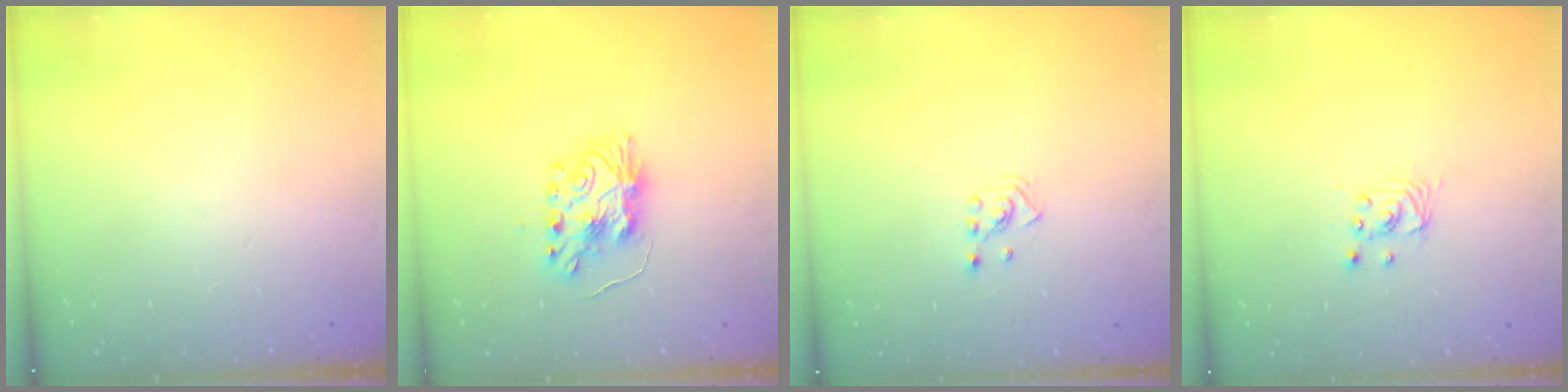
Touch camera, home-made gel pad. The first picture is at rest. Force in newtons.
{"total": 9.0, "press": 9.0, "slide": 0.5}
{"total": 2.1, "press": 1.9, "slide": 0.8}
{"total": 2.4, "press": 2.4, "slide": 0.2}